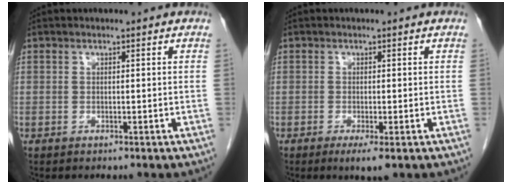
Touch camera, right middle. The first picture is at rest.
{"total": 2.6, "force": [-1.3, 0.3, 2.2], "torque": [-0.032, -0.007, -0.018]}